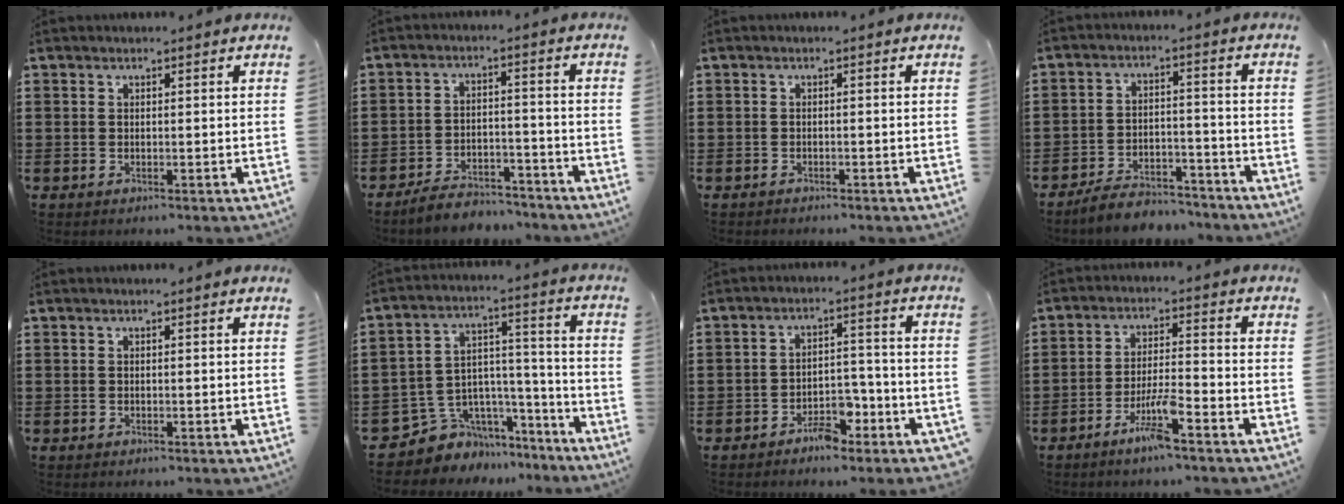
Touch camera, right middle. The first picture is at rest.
{"total": 5.0, "force": [-4.9, 0.9, 0.8], "torque": [-0.013, 0.012, -0.098]}
{"total": 0.8, "force": [-0.7, 0.3, -0.1], "torque": [0.001, 0.002, -0.017]}
{"total": 5.7, "force": [-5.5, 1.2, 1.1], "torque": [-0.022, 0.014, -0.109]}
{"total": 0.0}
{"total": 6.4, "force": [-4.5, 4.6, 0.4], "torque": [-0.033, 0.002, -0.085]}
{"total": 5.3, "force": [-4.0, 2.2, 2.6], "torque": [-0.040, 0.019, -0.076]}
{"total": 6.3, "force": [-4.2, 0.5, 4.6], "torque": [-0.101, -0.009, -0.079]}